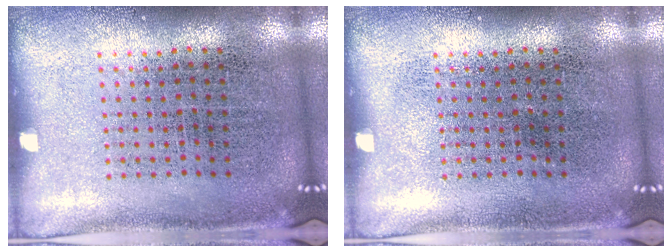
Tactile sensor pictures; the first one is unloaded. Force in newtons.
{"total": 0.0}